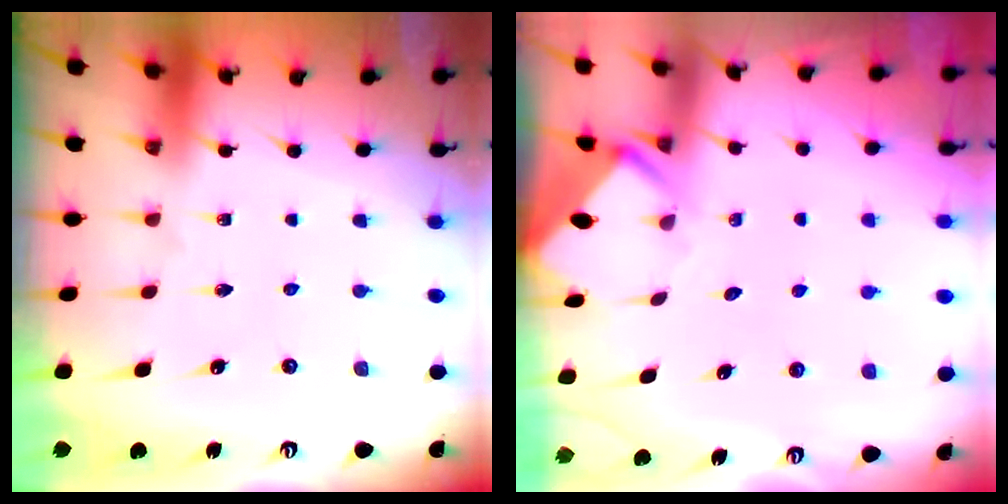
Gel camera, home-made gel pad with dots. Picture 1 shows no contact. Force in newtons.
{"total": 3.5, "press": 3.5, "slide": 0.1}